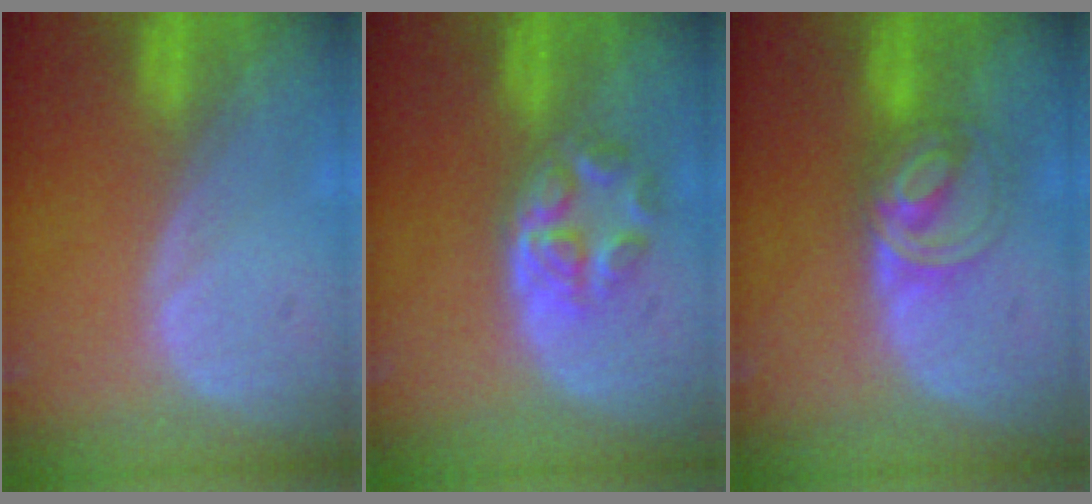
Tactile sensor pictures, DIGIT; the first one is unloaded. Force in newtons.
{"total": 6.1, "press": 5.1, "slide": 3.3}
{"total": 5.7, "press": 5.6, "slide": 0.4}